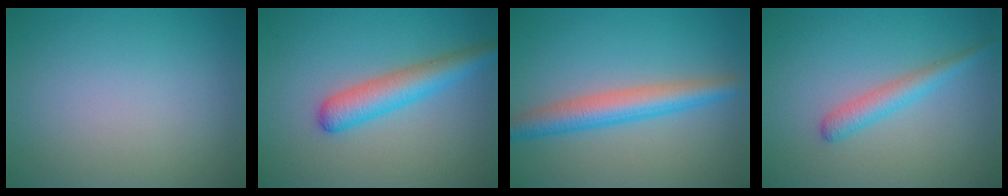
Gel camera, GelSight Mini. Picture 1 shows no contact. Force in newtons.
{"total": 4.1, "press": 4.1, "slide": 0.1}
{"total": 4.4, "press": 4.4, "slide": 0.0}
{"total": 2.3, "press": 2.3, "slide": 0.1}